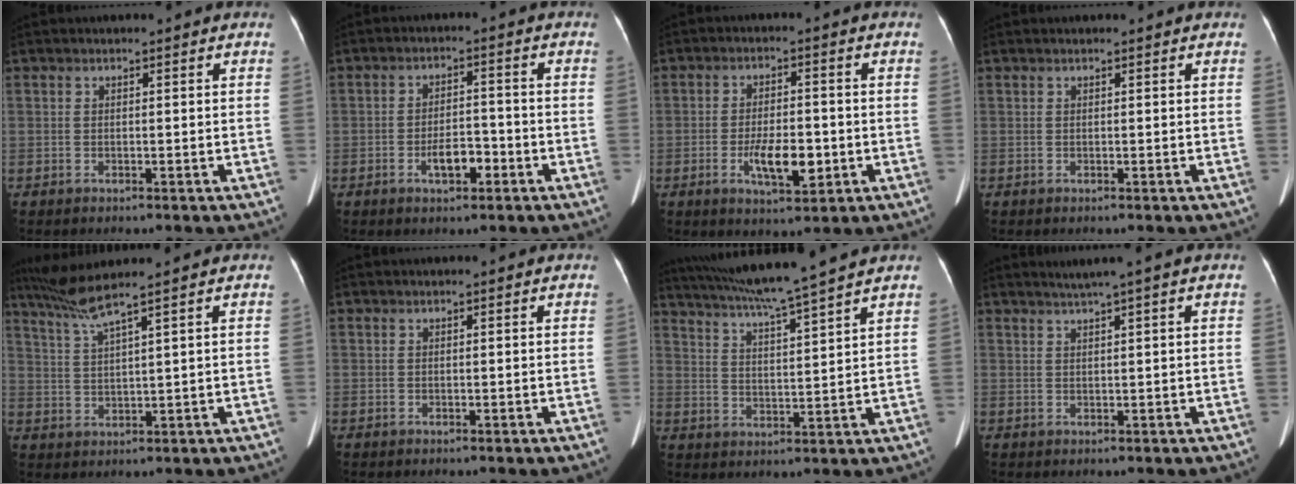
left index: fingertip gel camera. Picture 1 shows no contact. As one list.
[{"total": 4.6, "force": [-2.3, 1.8, 3.5], "torque": [-0.064, 0.004, -0.040]}, {"total": 6.9, "force": [-2.1, 2.4, 6.1], "torque": [-0.112, -0.007, -0.034]}, {"total": 0.6, "force": [0.6, 0.0, 0.2], "torque": [-0.005, 0.004, 0.010]}, {"total": 5.3, "force": [4.1, -1.8, 2.7], "torque": [-0.063, 0.000, 0.089]}, {"total": 0.0}, {"total": 12.9, "force": [11.2, -1.8, 6.1], "torque": [-0.109, 0.008, 0.177]}, {"total": 2.3, "force": [1.5, -0.8, 1.4], "torque": [-0.025, 0.002, 0.030]}]